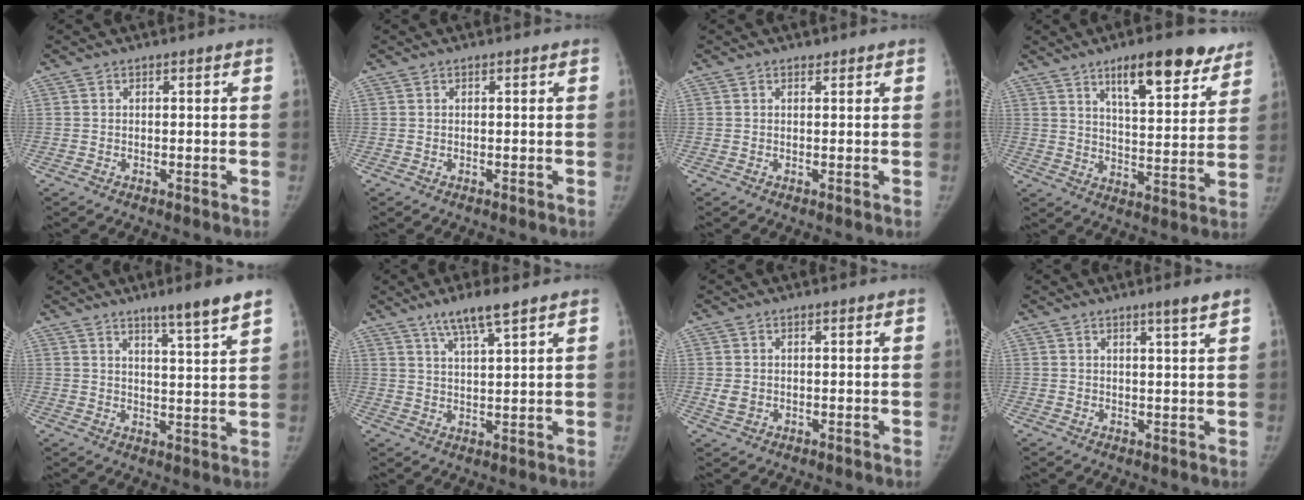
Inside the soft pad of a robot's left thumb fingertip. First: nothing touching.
{"total": 0.0}
{"total": 0.5, "force": [0.5, 0.2, 0.0], "torque": [-0.003, -0.004, 0.007]}
{"total": 15.8, "force": [10.4, 5.0, 10.8], "torque": [-0.116, -0.049, 0.157]}
{"total": 8.1, "force": [5.7, -0.1, 5.7], "torque": [-0.082, -0.039, 0.087]}
{"total": 6.7, "force": [4.7, 0.6, 4.7], "torque": [-0.090, -0.023, 0.090]}
{"total": 1.9, "force": [-0.1, 1.5, 1.1], "torque": [-0.016, -0.001, 0.002]}
{"total": 3.4, "force": [2.2, -0.5, 2.5], "torque": [-0.040, -0.018, 0.037]}